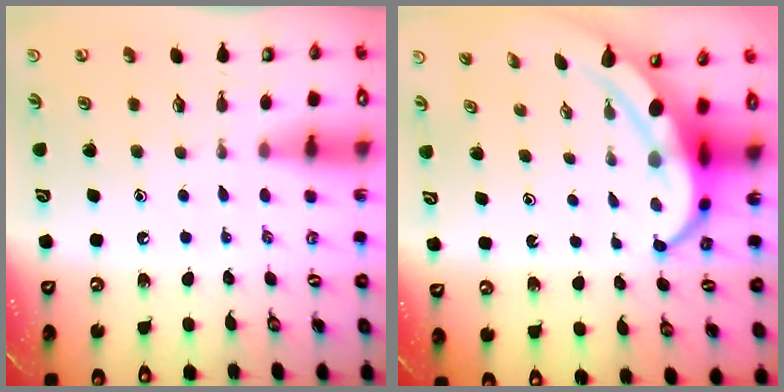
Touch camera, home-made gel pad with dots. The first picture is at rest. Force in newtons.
{"total": 7.0, "press": 6.9, "slide": 1.1}